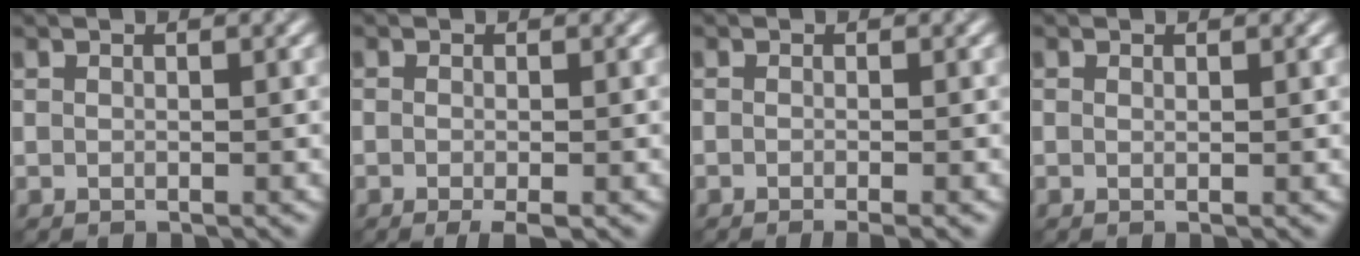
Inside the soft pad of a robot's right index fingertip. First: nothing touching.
{"total": 1.6, "force": [-1.0, 0.0, 1.3], "torque": [-0.018, 0.000, -0.008]}
{"total": 1.9, "force": [-0.9, 0.5, 1.7], "torque": [-0.012, 0.001, -0.015]}
{"total": 0.0}